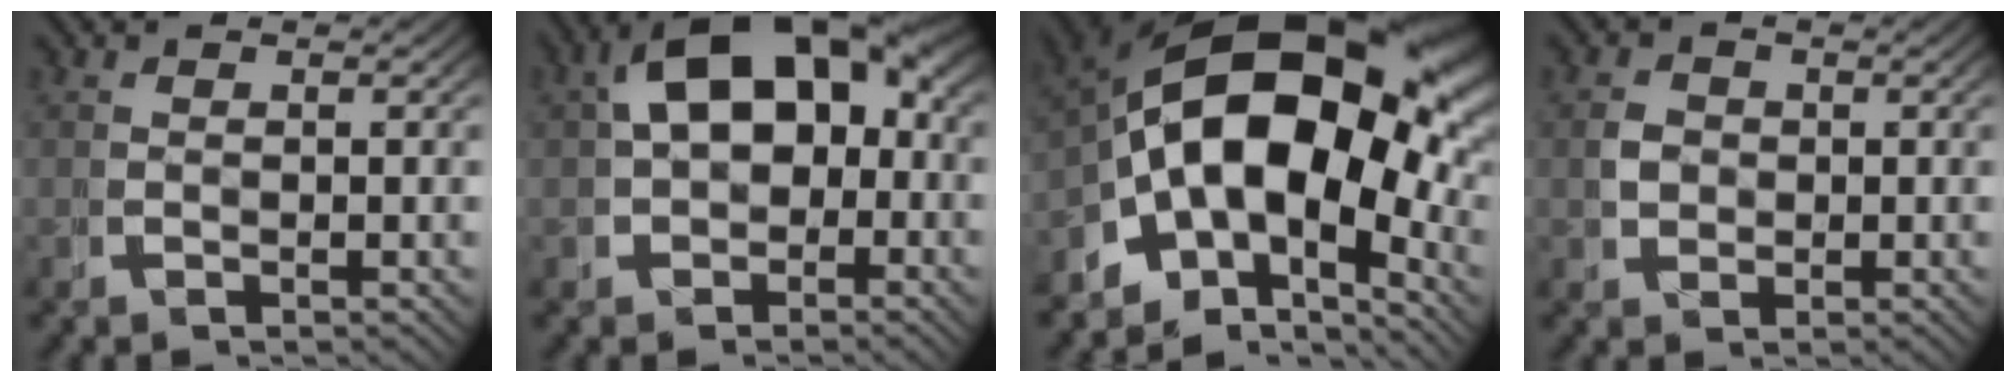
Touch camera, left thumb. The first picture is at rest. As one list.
[{"total": 9.5, "force": [1.2, 6.7, 6.6], "torque": [-0.103, 0.000, 0.020]}, {"total": 20.5, "force": [0.6, 13.5, 15.4], "torque": [-0.264, -0.046, 0.016]}, {"total": 1.5, "force": [0.2, 1.4, 0.3], "torque": [-0.005, -0.005, 0.007]}]